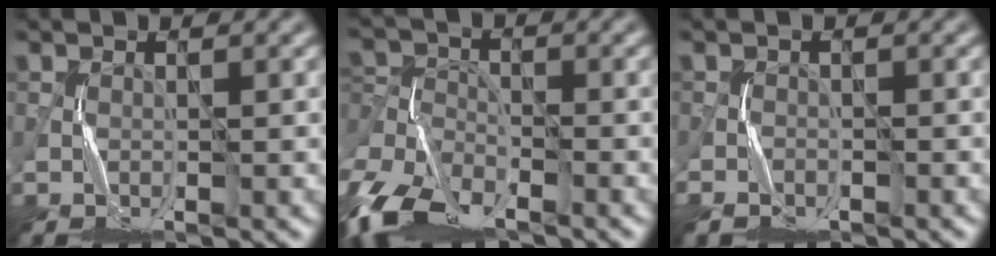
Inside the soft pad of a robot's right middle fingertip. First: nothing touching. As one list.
[{"total": 9.5, "force": [-7.1, 4.2, 4.7], "torque": [-0.098, -0.027, -0.140]}, {"total": 1.3, "force": [-1.1, 0.7, -0.1], "torque": [0.004, -0.002, -0.025]}]